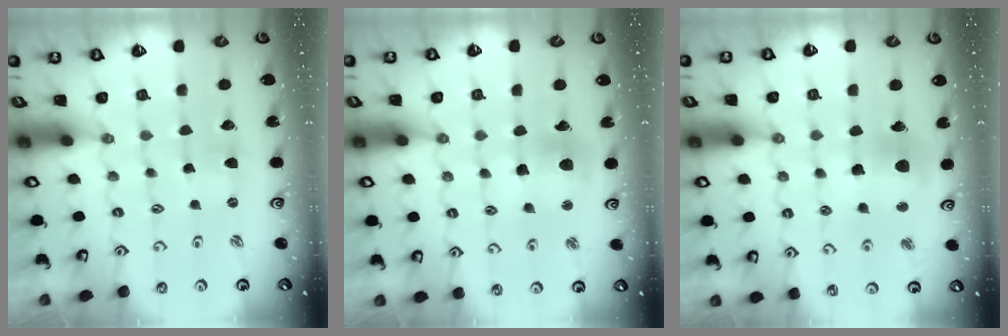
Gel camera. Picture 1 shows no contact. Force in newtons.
{"total": 12.3, "press": 12.2, "slide": 1.8}
{"total": 11.9, "press": 11.7, "slide": 1.8}